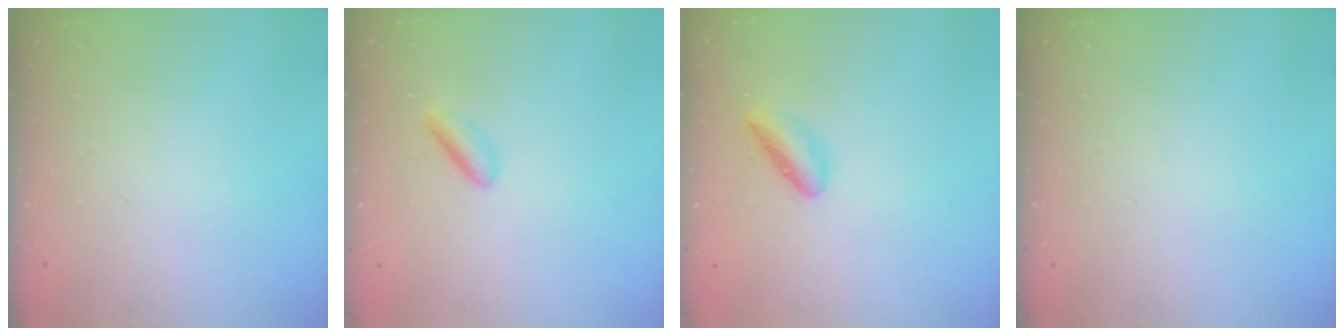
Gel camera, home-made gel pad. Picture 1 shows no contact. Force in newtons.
{"total": 2.1, "press": 2.0, "slide": 0.7}
{"total": 3.9, "press": 3.7, "slide": 1.2}
{"total": 0.0}